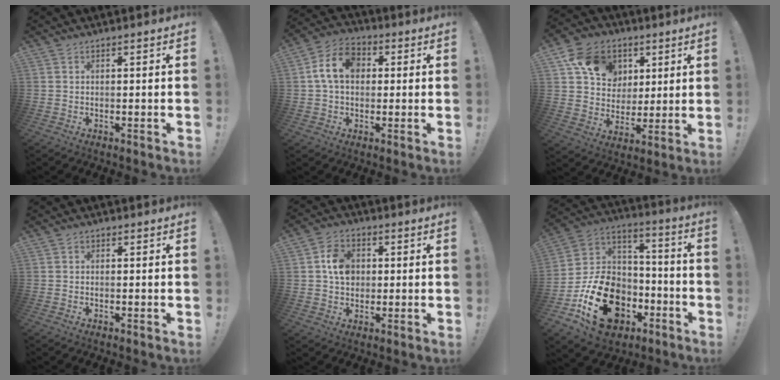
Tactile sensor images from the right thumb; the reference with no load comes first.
{"total": 11.2, "force": [1.9, 8.2, 7.4], "torque": [-0.130, 0.018, 0.039]}
{"total": 15.3, "force": [6.2, 12.5, 6.4], "torque": [-0.088, -0.015, 0.125]}
{"total": 0.6, "force": [0.0, 0.6, 0.1], "torque": [0.004, 0.000, -0.001]}
{"total": 8.3, "force": [1.0, 6.8, 4.7], "torque": [-0.068, 0.013, 0.023]}
{"total": 23.8, "force": [-9.5, 16.6, 14.1], "torque": [-0.238, 0.064, -0.138]}